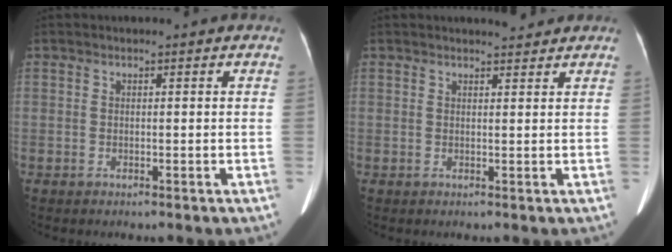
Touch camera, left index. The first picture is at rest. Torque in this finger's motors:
{"motor_torque": [0.00, -0.37, 0.01, 0.01]}